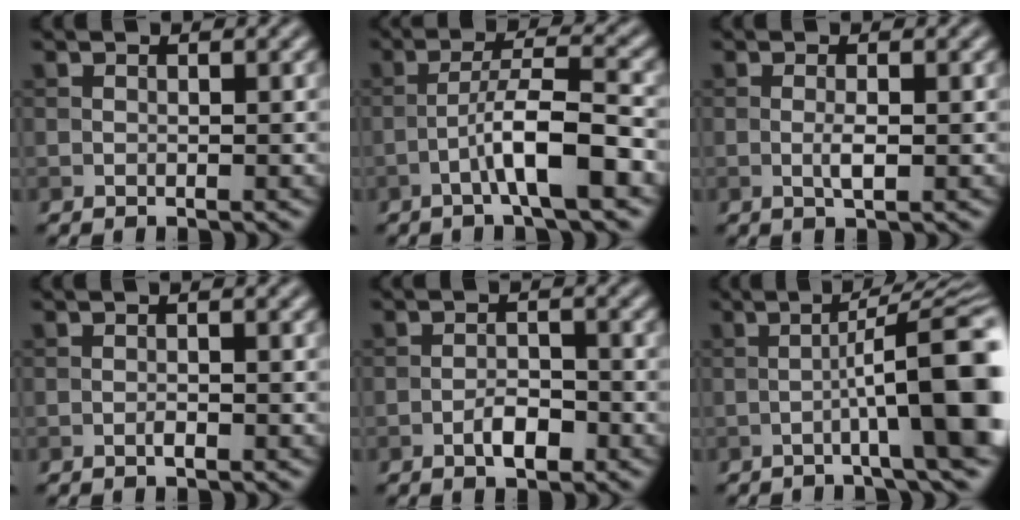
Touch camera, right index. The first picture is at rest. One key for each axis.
{"total": 5.8, "fx": -2.5, "fy": 0.7, "fz": 5.2, "tx": -0.088, "ty": 0.020, "tz": -0.047}
{"total": 1.5, "fx": -0.2, "fy": 0.3, "fz": 1.5, "tx": -0.031, "ty": -0.002, "tz": -0.007}
{"total": 1.0, "fx": -0.5, "fy": 0.2, "fz": 0.9, "tx": -0.016, "ty": 0.001, "tz": -0.009}
{"total": 2.7, "fx": -1.4, "fy": 1.1, "fz": 2.0, "tx": -0.031, "ty": 0.005, "tz": -0.026}
{"total": 10.5, "fx": -1.7, "fy": 1.6, "fz": 10.3, "tx": -0.132, "ty": 0.018, "tz": -0.030}